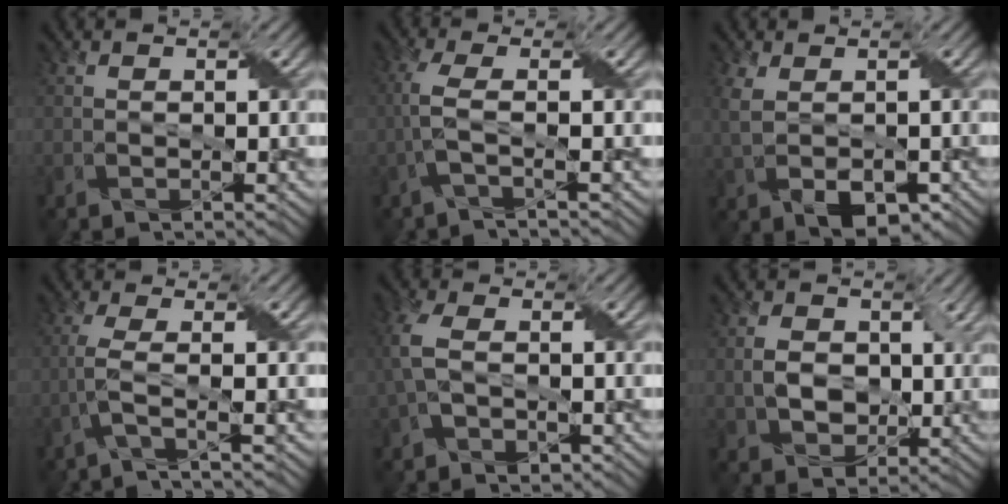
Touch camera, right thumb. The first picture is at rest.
{"total": 3.4, "force": [-0.8, 0.5, 3.2], "torque": [-0.073, 0.004, -0.032]}
{"total": 6.4, "force": [-0.3, 4.1, 4.9], "torque": [-0.116, -0.021, 0.005]}
{"total": 3.2, "force": [-1.2, 0.3, 2.9], "torque": [-0.060, 0.005, -0.045]}
{"total": 6.4, "force": [-0.3, 4.2, 4.8], "torque": [-0.130, -0.001, -0.003]}
{"total": 5.9, "force": [0.4, 4.6, 3.6], "torque": [-0.079, -0.004, 0.009]}